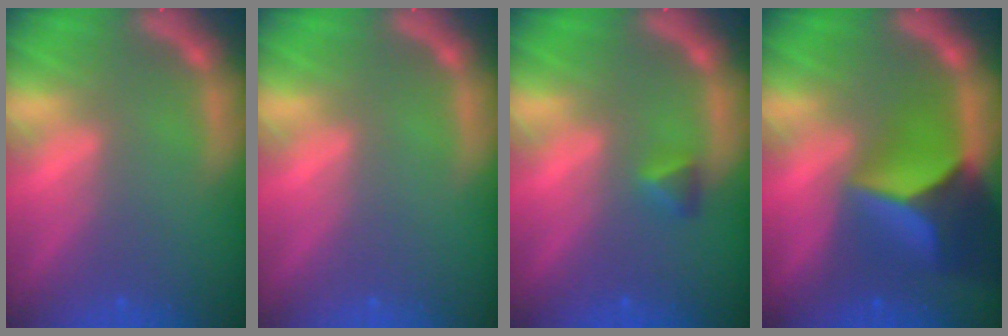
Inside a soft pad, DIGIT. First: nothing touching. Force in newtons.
{"total": 0.0}
{"total": 1.4}
{"total": 10.0}